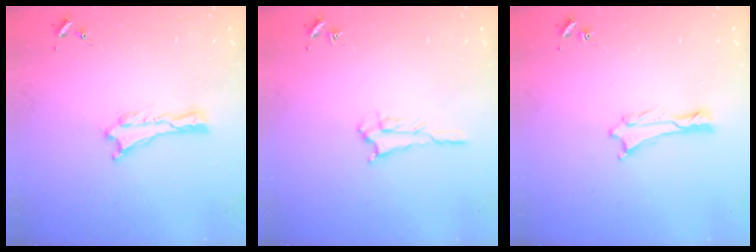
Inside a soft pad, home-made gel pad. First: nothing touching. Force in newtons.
{"total": 1.6, "press": 1.6, "slide": 0.3}
{"total": 0.0}